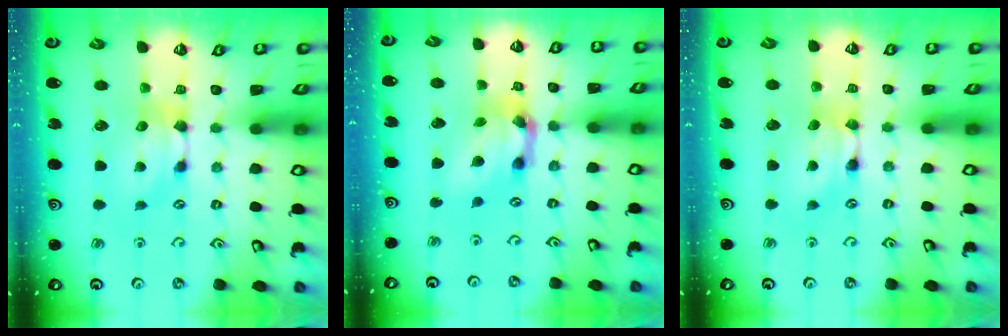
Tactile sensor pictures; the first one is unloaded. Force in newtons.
{"total": 6.1, "press": 5.6, "slide": 2.5}
{"total": 1.8, "press": 1.8, "slide": 0.1}